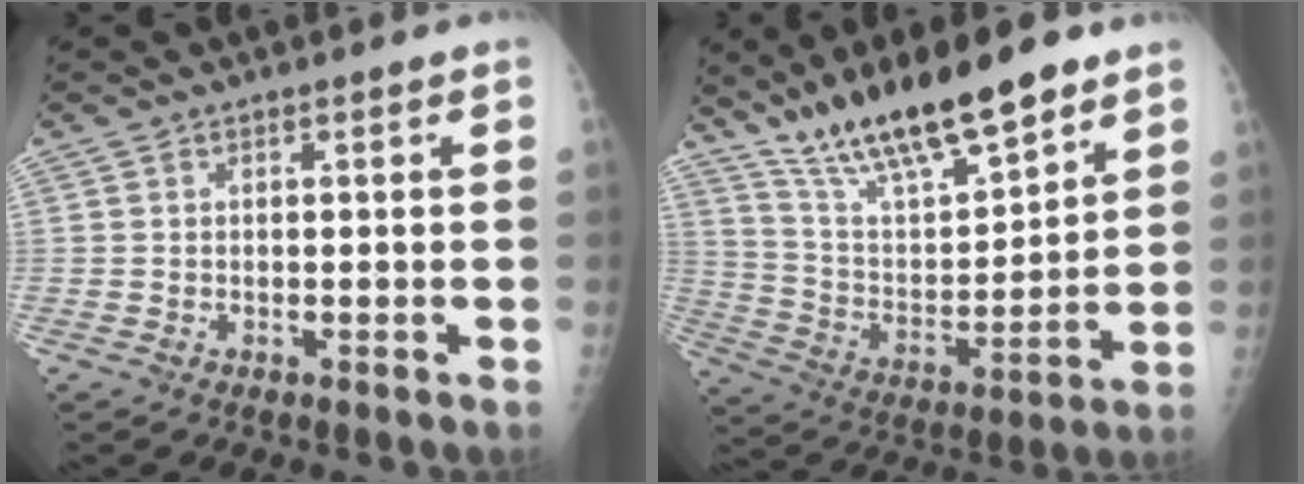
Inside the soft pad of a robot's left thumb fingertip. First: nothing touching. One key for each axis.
{"total": 19.8, "fx": 14.5, "fy": 5.3, "fz": 12.3, "tx": -0.183, "ty": -0.065, "tz": 0.261}